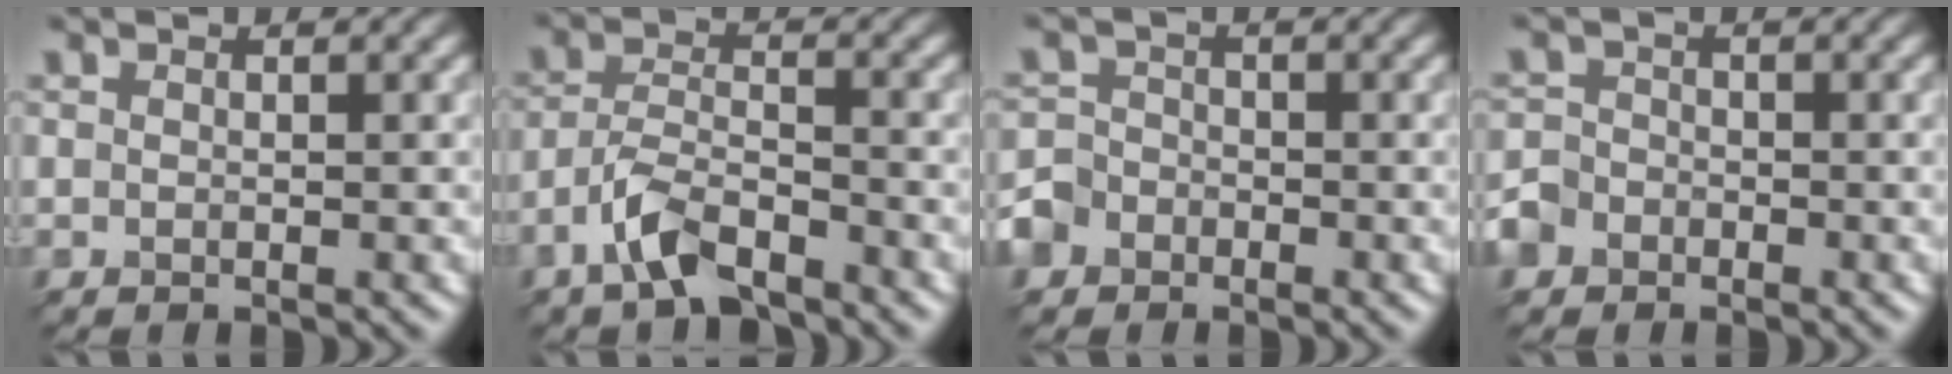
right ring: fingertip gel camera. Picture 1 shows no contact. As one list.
[{"total": 3.5, "force": [-3.3, 0.3, 1.2], "torque": [-0.045, 0.012, -0.056]}, {"total": 2.7, "force": [-2.3, 1.3, -0.5], "torque": [-0.002, 0.002, -0.032]}, {"total": 2.1, "force": [-1.9, 0.7, -0.6], "torque": [-0.009, 0.001, -0.028]}]